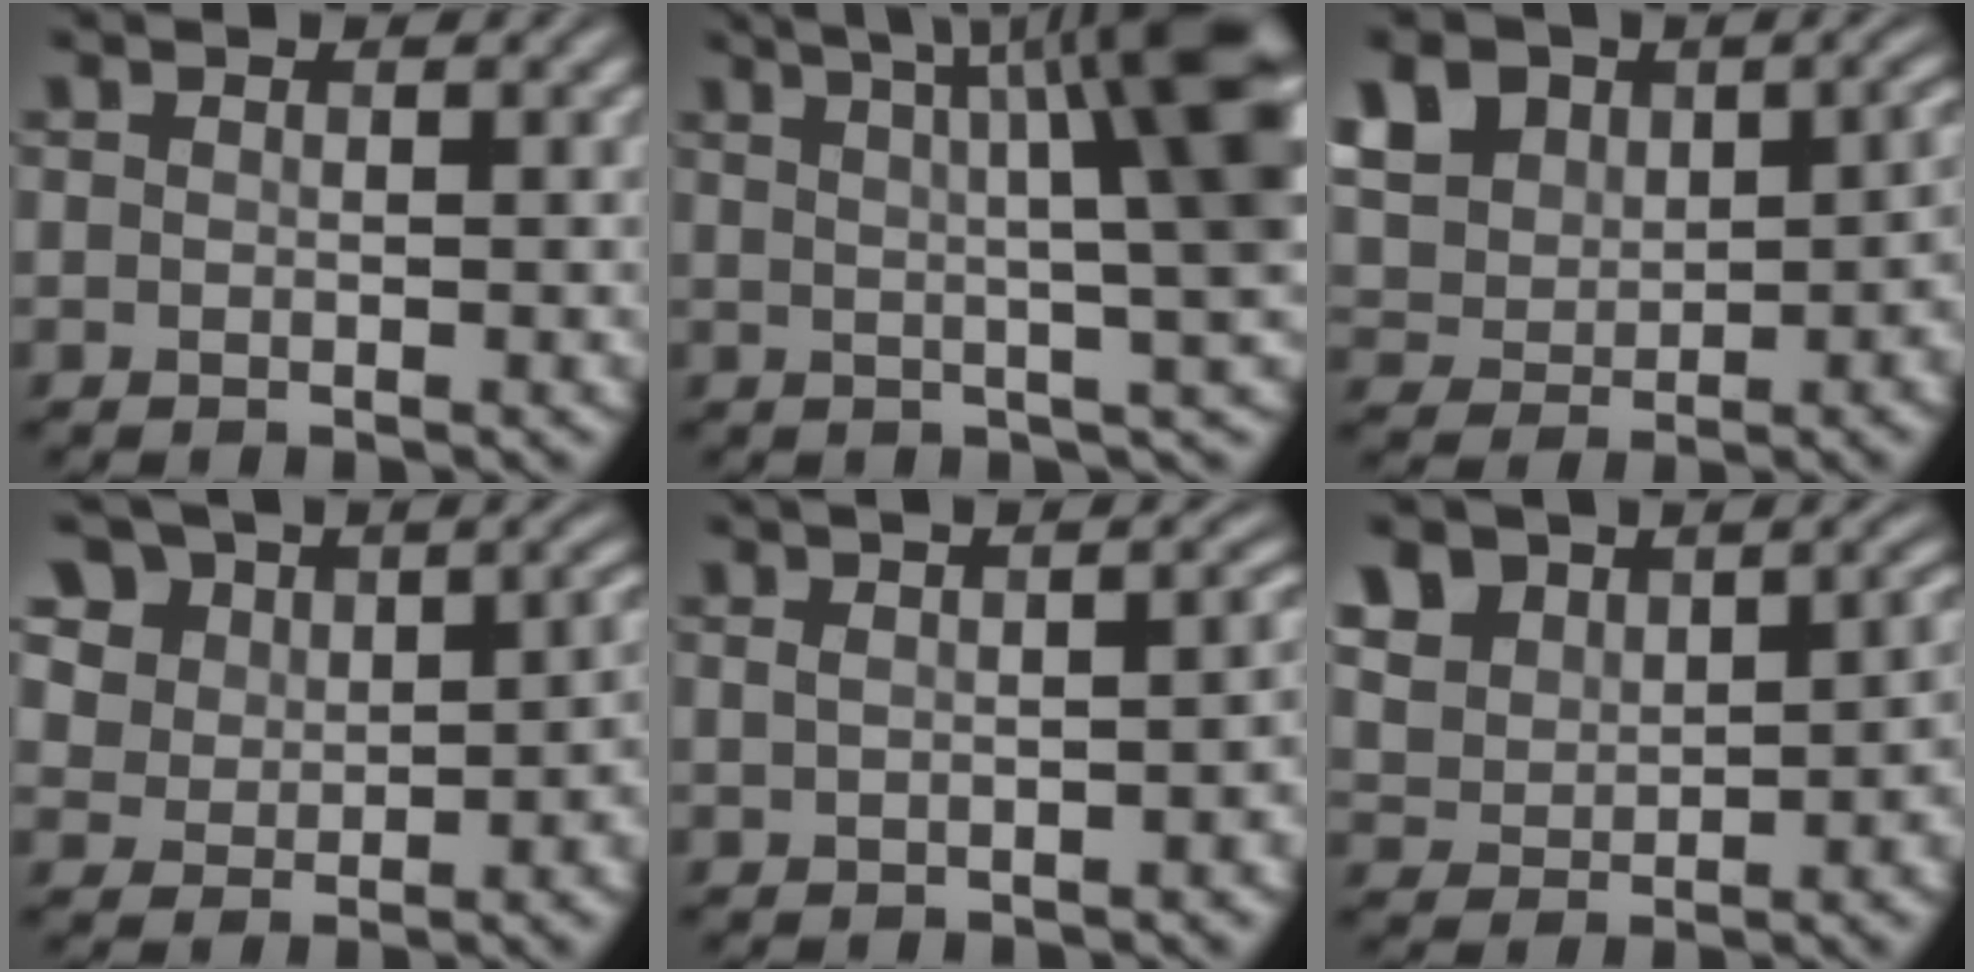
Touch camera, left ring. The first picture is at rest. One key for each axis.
{"total": 11.8, "fx": 3.7, "fy": 2.6, "fz": 10.9, "tx": -0.103, "ty": 0.023, "tz": 0.042}
{"total": 8.6, "fx": 2.6, "fy": 6.3, "fz": 5.2, "tx": -0.087, "ty": 0.007, "tz": 0.043}
{"total": 8.7, "fx": 3.8, "fy": 6.8, "fz": 4.0, "tx": -0.045, "ty": 0.006, "tz": 0.064}
{"total": 4.0, "fx": 0.0, "fy": 1.8, "fz": 3.6, "tx": -0.037, "ty": 0.007, "tz": 0.007}
{"total": 7.6, "fx": 2.8, "fy": 5.6, "fz": 4.4, "tx": -0.075, "ty": 0.012, "tz": 0.049}